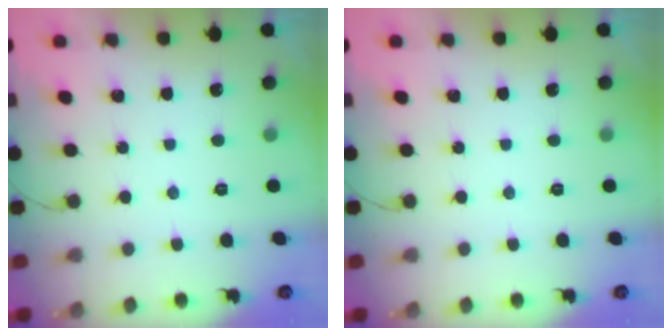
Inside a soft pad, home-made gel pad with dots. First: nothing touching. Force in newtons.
{"total": 0.0}